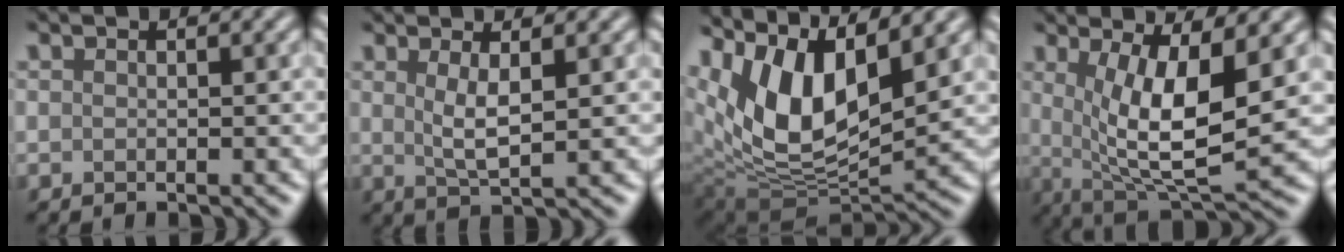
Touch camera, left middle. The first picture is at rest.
{"total": 2.7, "force": [0.8, 0.5, 2.5], "torque": [-0.049, 0.001, 0.021]}
{"total": 10.9, "force": [5.2, 4.8, 8.3], "torque": [-0.168, 0.007, 0.101]}
{"total": 8.0, "force": [1.0, 2.3, 7.6], "torque": [-0.131, -0.007, 0.030]}